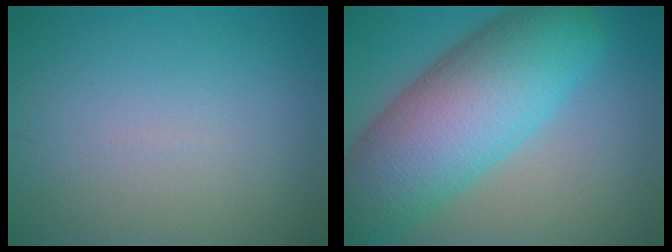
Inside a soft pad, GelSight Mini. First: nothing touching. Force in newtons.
{"total": 12.2, "press": 12.2, "slide": 0.4}